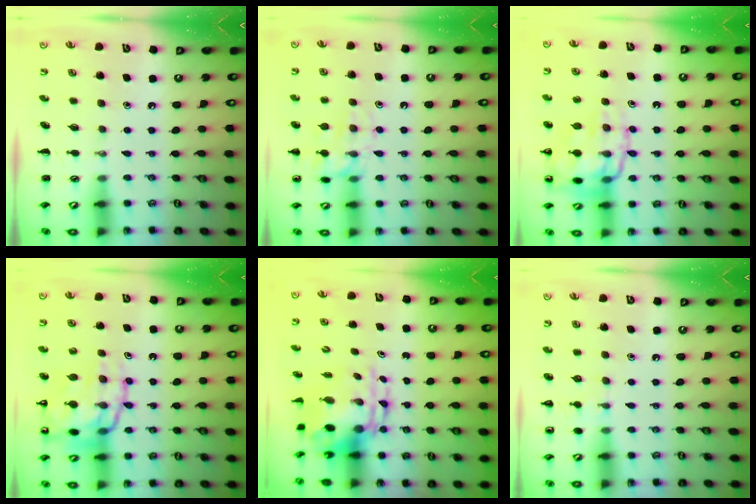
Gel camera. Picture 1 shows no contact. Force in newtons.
{"total": 13.3, "press": 13.2, "slide": 0.9}
{"total": 16.1, "press": 16.0, "slide": 2.0}
{"total": 19.4, "press": 19.1, "slide": 3.5}
{"total": 7.0, "press": 6.8, "slide": 1.6}
{"total": 6.0, "press": 5.8, "slide": 1.7}